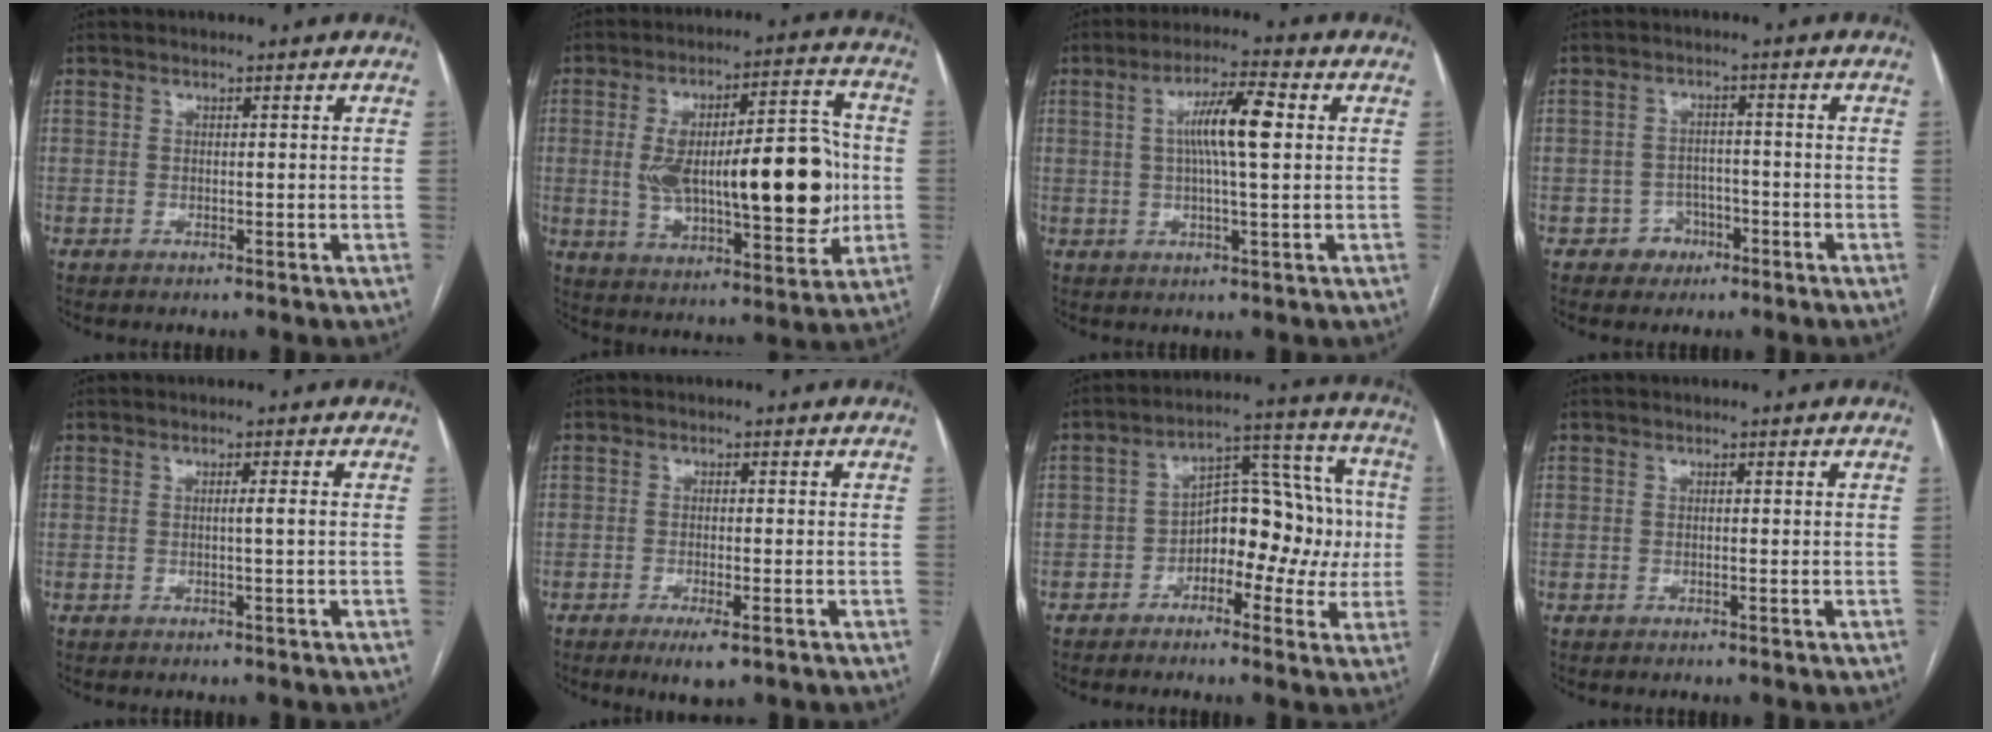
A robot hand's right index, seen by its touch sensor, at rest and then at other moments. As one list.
[{"total": 22.5, "force": [0.1, 7.4, 21.3], "torque": [-0.353, 0.018, 0.015]}, {"total": 8.2, "force": [1.4, 0.8, 8.1], "torque": [-0.149, 0.011, 0.022]}, {"total": 3.7, "force": [-1.9, 3.2, 0.4], "torque": [0.004, 0.015, -0.026]}, {"total": 1.1, "force": [0.0, -0.4, 1.1], "torque": [-0.016, 0.001, -0.002]}, {"total": 3.8, "force": [-2.1, 0.7, 3.1], "torque": [-0.052, -0.008, -0.031]}, {"total": 11.3, "force": [-2.3, 6.6, 8.8], "torque": [-0.111, 0.050, -0.036]}, {"total": 0.0}]